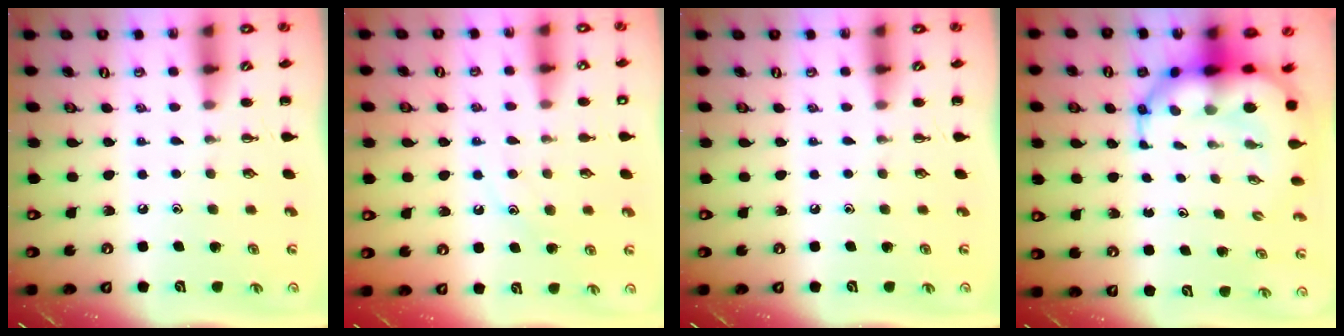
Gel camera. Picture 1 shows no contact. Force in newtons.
{"total": 10.3, "press": 10.2, "slide": 1.3}
{"total": 0.0}
{"total": 10.3, "press": 9.9, "slide": 2.8}